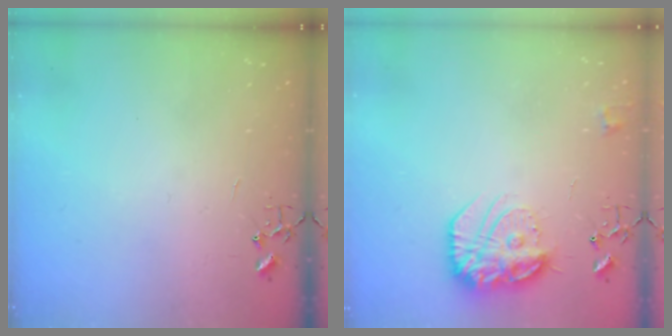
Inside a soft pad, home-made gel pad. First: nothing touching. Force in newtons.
{"total": 17.4, "press": 17.3, "slide": 1.2}